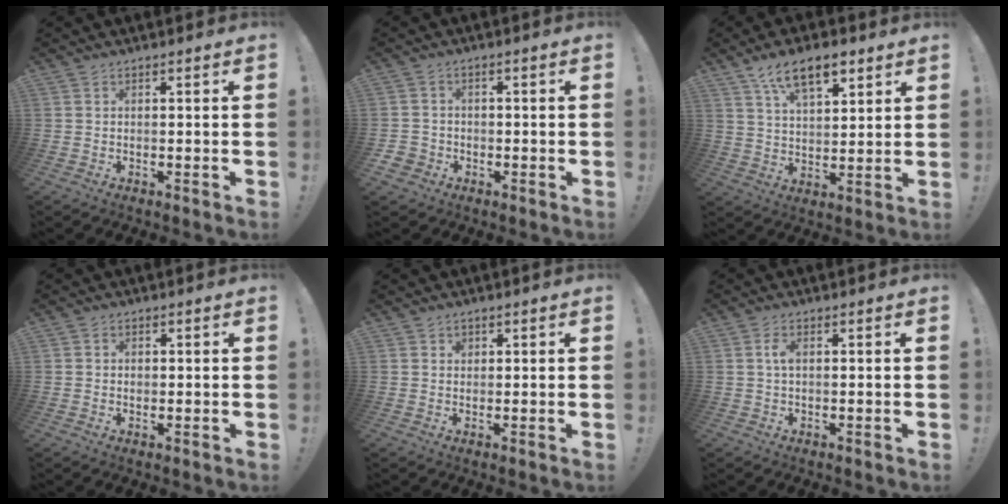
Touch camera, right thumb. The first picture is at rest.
{"total": 3.1, "force": [-1.3, 2.7, 0.9], "torque": [-0.022, 0.004, -0.025]}
{"total": 11.4, "force": [6.8, 5.2, 7.6], "torque": [-0.116, -0.020, 0.120]}
{"total": 1.1, "force": [-0.1, 1.0, 0.1], "torque": [0.005, -0.001, -0.004]}
{"total": 1.3, "force": [0.7, 1.0, 0.3], "torque": [0.007, -0.004, 0.010]}
{"total": 2.6, "force": [0.4, 1.2, 2.3], "torque": [-0.040, 0.003, 0.004]}